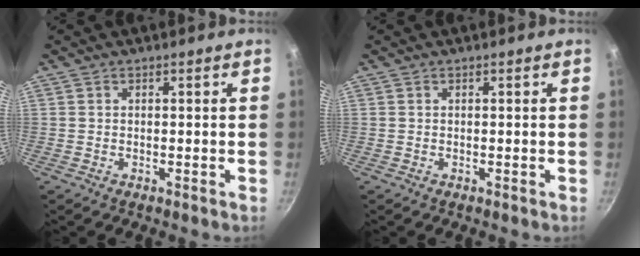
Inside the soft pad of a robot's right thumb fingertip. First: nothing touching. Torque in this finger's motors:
{"motor_torque": [-0.04, 0.04, 0.22, 0.07, 0.00]}